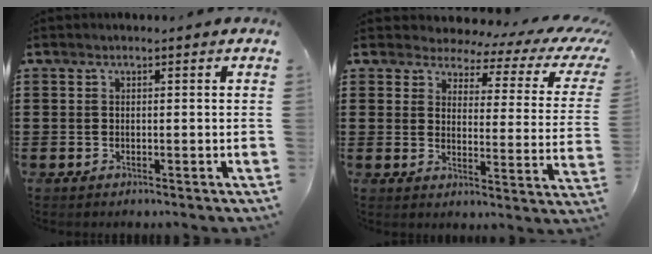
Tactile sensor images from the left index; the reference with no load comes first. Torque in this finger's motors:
{"motor_torque": [2.14, 0.00, 0.63, -0.01]}